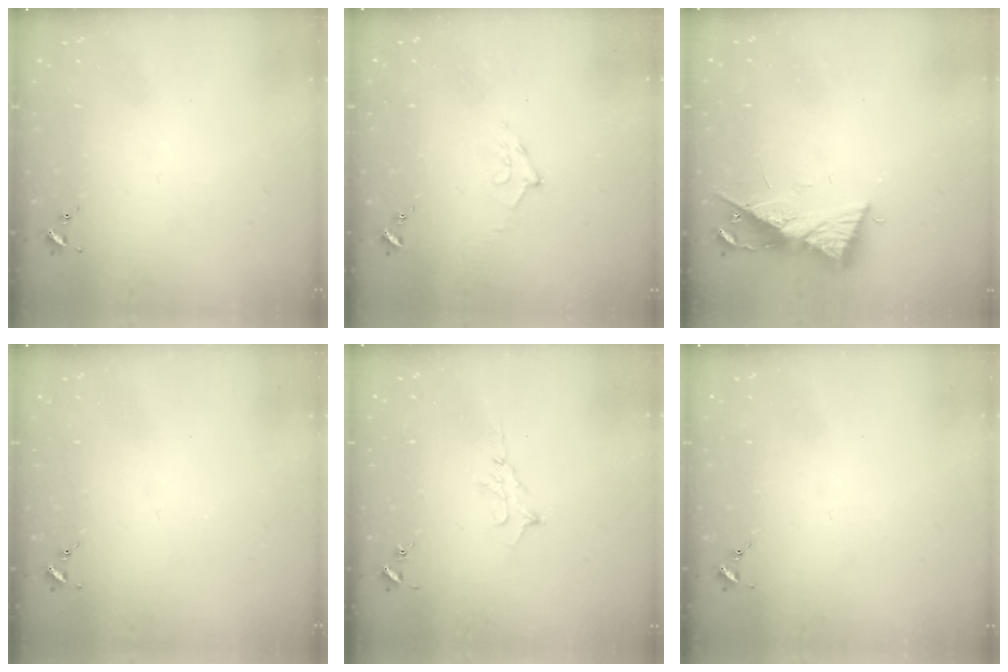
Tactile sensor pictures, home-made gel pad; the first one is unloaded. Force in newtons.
{"total": 9.4, "press": 9.4, "slide": 0.9}
{"total": 9.7, "press": 9.7, "slide": 0.6}
{"total": 0.0}
{"total": 5.2, "press": 5.1, "slide": 0.6}
{"total": 0.0}